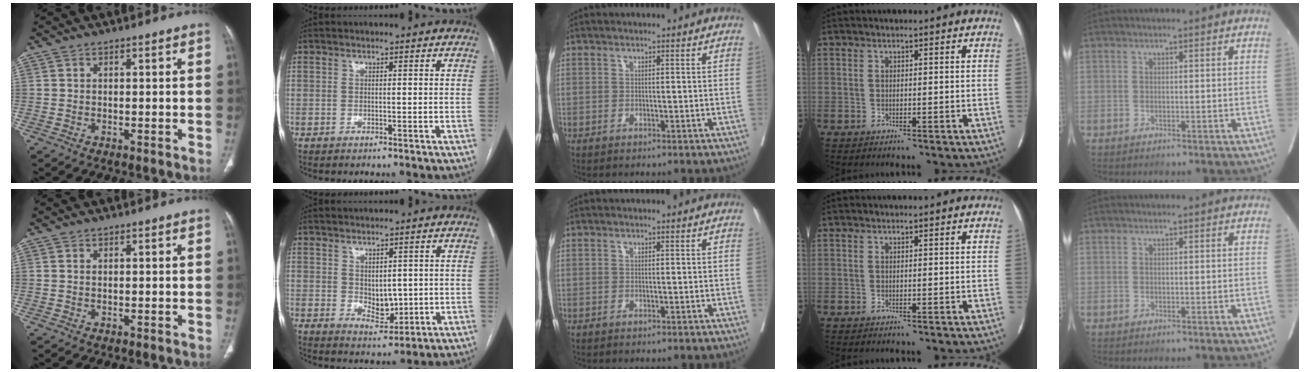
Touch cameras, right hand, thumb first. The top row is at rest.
{"index": {"total": 4.7, "force": [0.4, 3.0, 3.5], "torque": [-0.056, -0.007, 0.021]}}